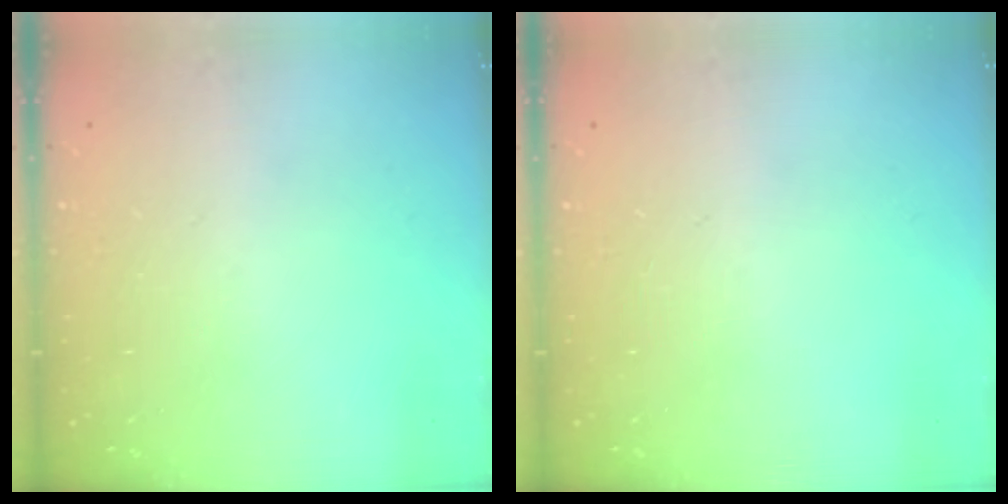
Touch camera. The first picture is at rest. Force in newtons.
{"total": 0.0}